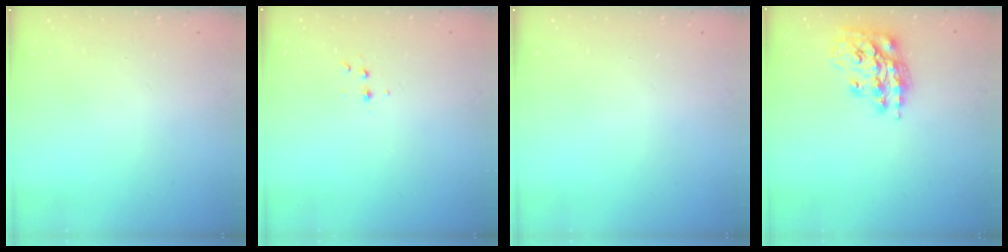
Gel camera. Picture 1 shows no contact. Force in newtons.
{"total": 4.0, "press": 3.9, "slide": 1.0}
{"total": 0.0}
{"total": 16.3, "press": 16.2, "slide": 1.1}